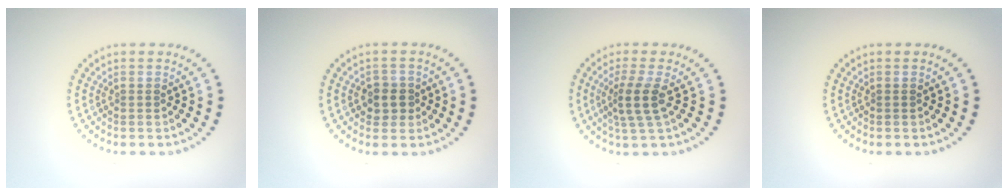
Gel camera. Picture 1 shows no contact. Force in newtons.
{"total": 2.1, "press": 1.9, "slide": 0.8}
{"total": 2.9, "press": 2.2, "slide": 1.8}
{"total": 0.0}